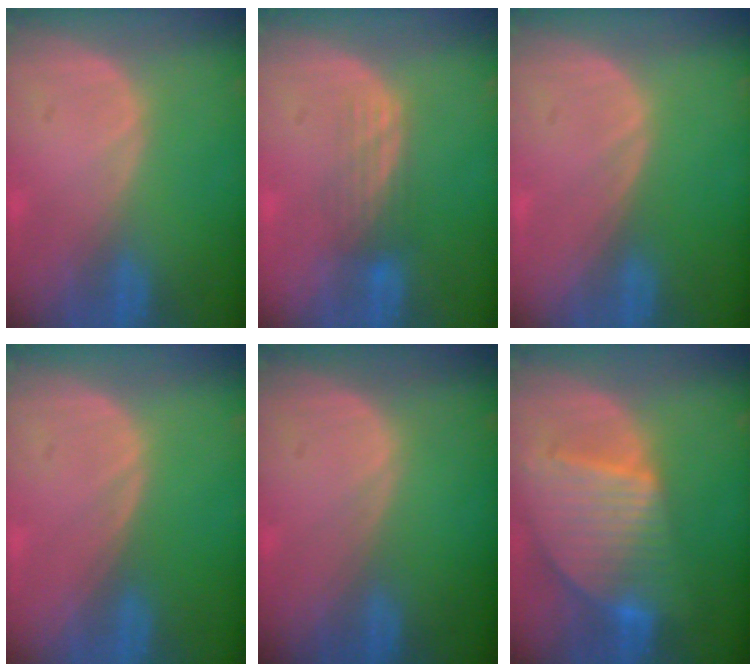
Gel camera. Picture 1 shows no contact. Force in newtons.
{"total": 3.5, "press": 3.1, "slide": 1.6}
{"total": 0.0}
{"total": 0.0}
{"total": 0.0}
{"total": 9.5, "press": 8.2, "slide": 4.8}